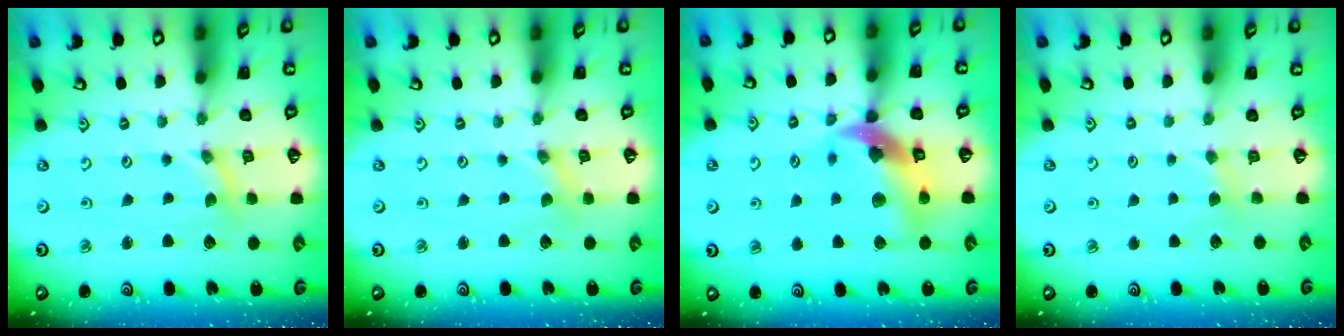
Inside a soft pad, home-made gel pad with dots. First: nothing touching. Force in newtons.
{"total": 0.0}
{"total": 13.7, "press": 13.6, "slide": 2.1}
{"total": 2.5, "press": 2.4, "slide": 0.4}